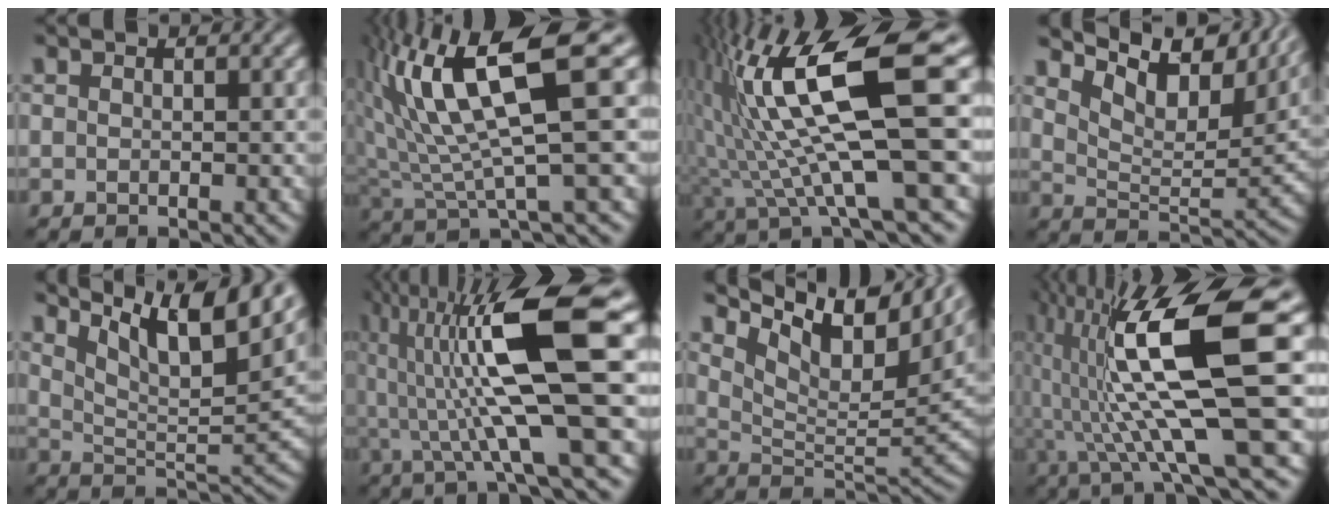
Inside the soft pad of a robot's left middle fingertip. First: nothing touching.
{"total": 11.3, "force": [3.7, 2.6, 10.3], "torque": [-0.195, 0.015, 0.076]}
{"total": 13.0, "force": [2.6, 2.8, 12.4], "torque": [-0.225, 0.009, 0.059]}
{"total": 10.2, "force": [6.9, 3.8, 6.5], "torque": [-0.120, 0.012, 0.128]}
{"total": 11.2, "force": [7.6, 3.2, 7.6], "torque": [-0.123, 0.003, 0.111]}
{"total": 12.0, "force": [1.6, 2.3, 11.7], "torque": [-0.209, 0.005, 0.036]}
{"total": 12.4, "force": [7.5, 5.1, 8.4], "torque": [-0.137, 0.023, 0.134]}
{"total": 13.5, "force": [1.4, 2.7, 13.2], "torque": [-0.241, 0.004, 0.036]}